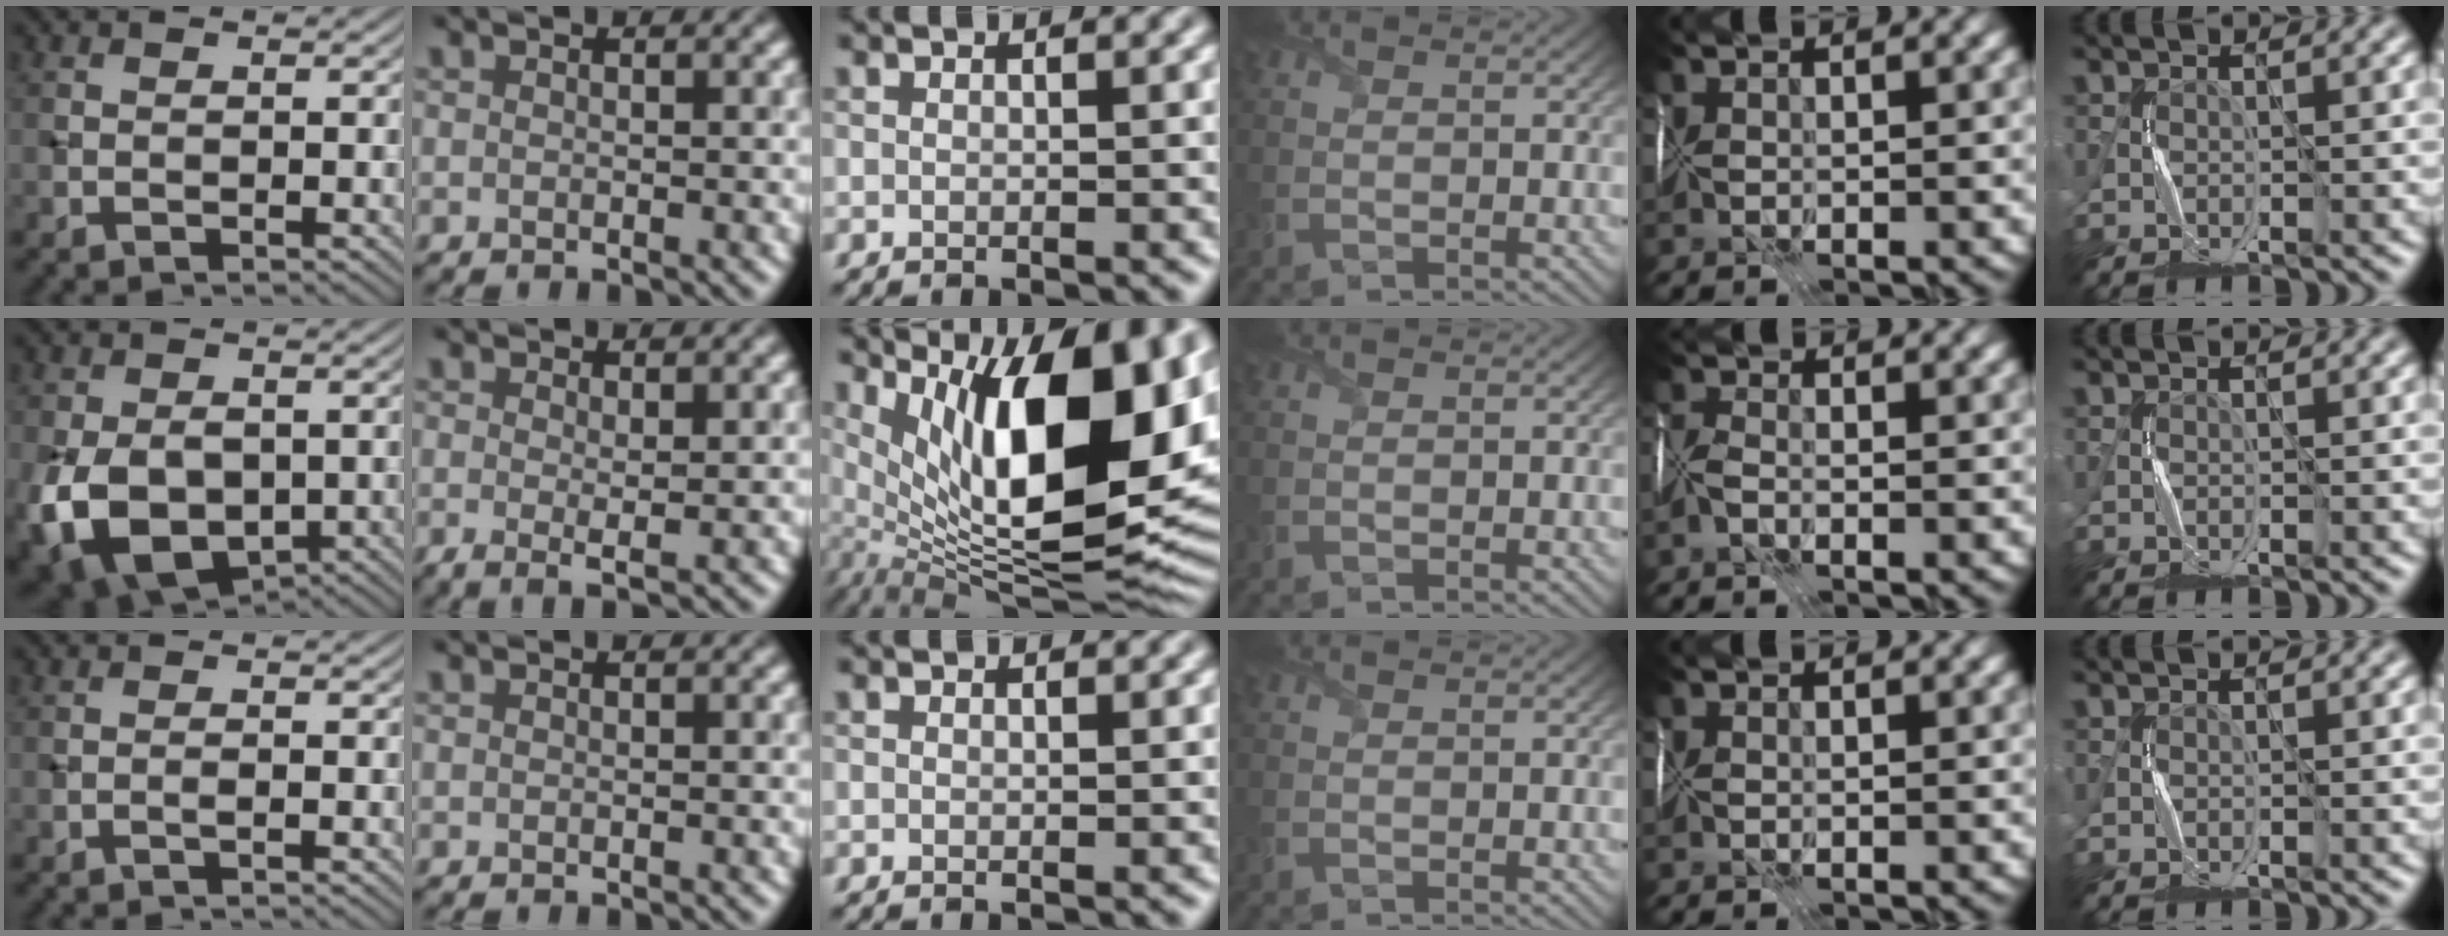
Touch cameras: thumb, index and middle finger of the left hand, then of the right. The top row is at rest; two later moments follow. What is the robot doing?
{"motion": "fold", "object": "wrapping paper"}